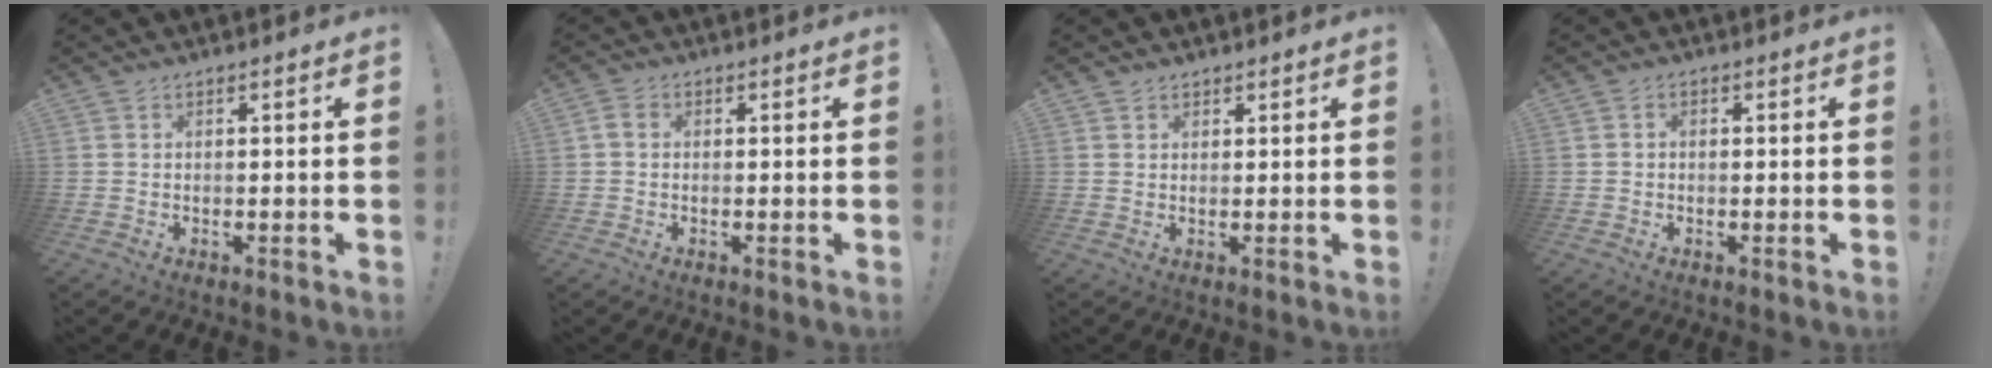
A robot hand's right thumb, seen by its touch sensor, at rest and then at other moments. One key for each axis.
{"total": 2.5, "fx": 0.2, "fy": 2.0, "fz": 1.6, "tx": -0.034, "ty": 0.008, "tz": 0.006}
{"total": 1.5, "fx": 1.1, "fy": 0.9, "fz": 0.2, "tx": 0.008, "ty": -0.007, "tz": 0.019}
{"total": 1.0, "fx": -0.4, "fy": 0.8, "fz": 0.5, "tx": -0.011, "ty": 0.005, "tz": -0.007}